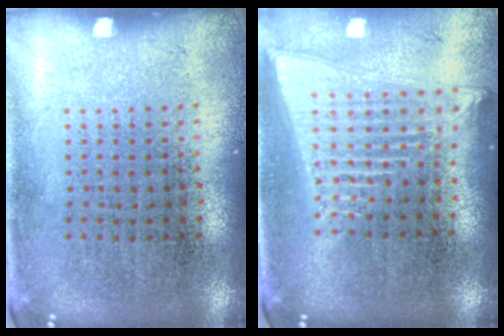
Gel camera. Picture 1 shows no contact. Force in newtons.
{"total": 2.1, "press": 1.8, "slide": 1.1}